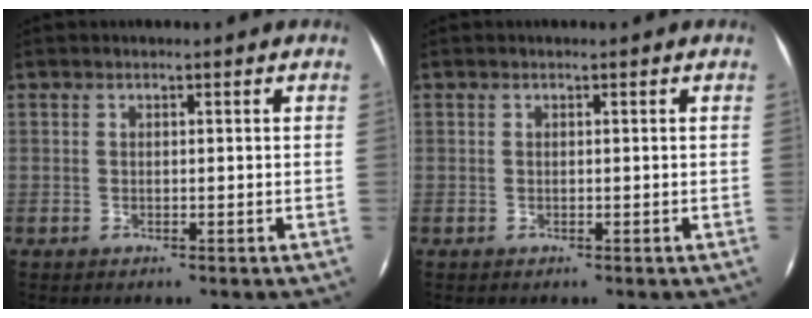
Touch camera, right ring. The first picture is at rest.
{"total": 0.0}